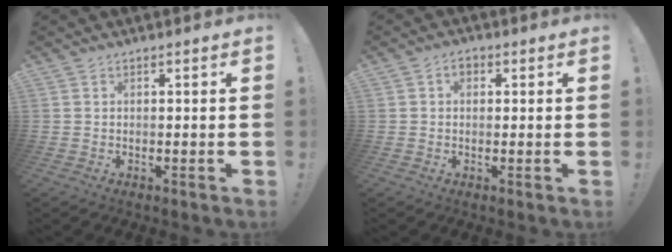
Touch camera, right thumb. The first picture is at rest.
{"total": 2.6, "force": [0.4, 1.8, 1.8], "torque": [-0.027, 0.006, 0.007]}